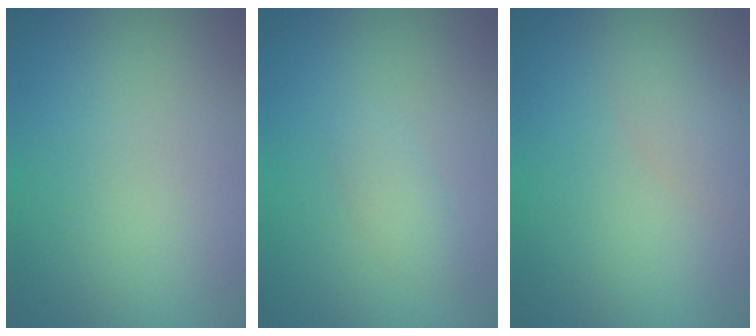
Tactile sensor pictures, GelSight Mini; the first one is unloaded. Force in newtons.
{"total": 1.2, "press": 1.1, "slide": 0.1}
{"total": 2.0, "press": 2.0, "slide": 0.1}